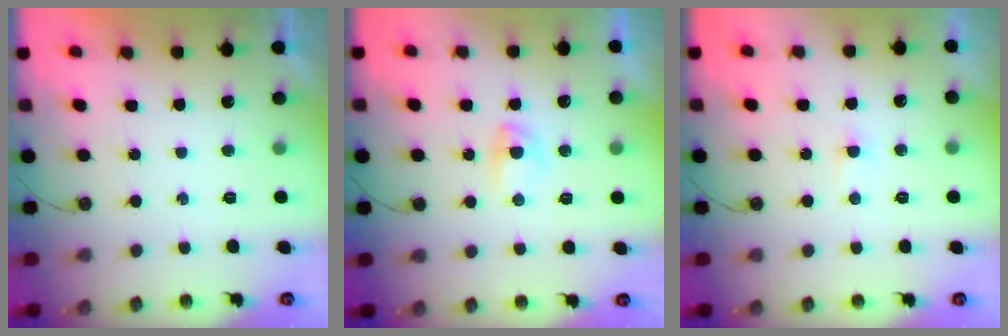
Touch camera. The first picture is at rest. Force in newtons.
{"total": 13.6, "press": 5.9, "slide": 12.2}
{"total": 1.7, "press": 1.7, "slide": 0.3}